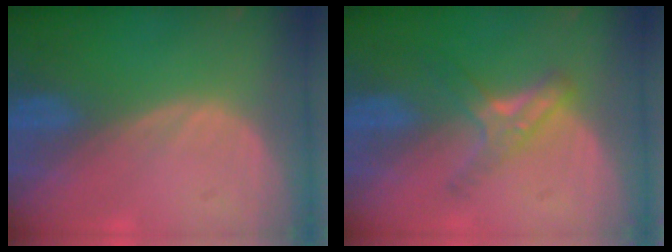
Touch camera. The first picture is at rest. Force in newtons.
{"total": 5.6, "press": 4.9, "slide": 2.6}